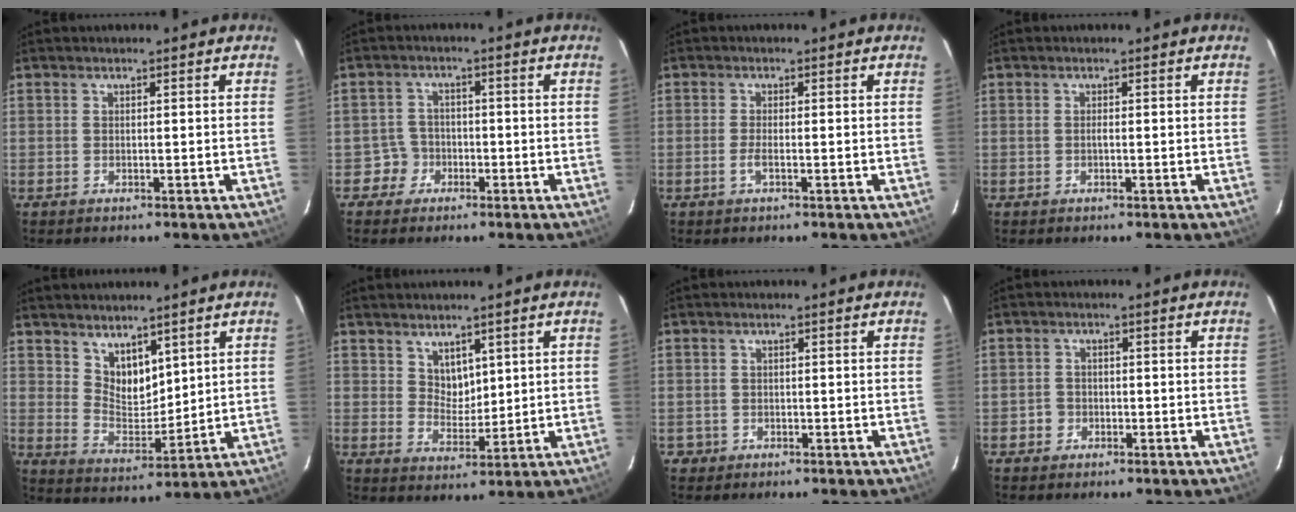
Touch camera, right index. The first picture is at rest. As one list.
[{"total": 3.5, "force": [-1.7, 3.1, -0.5], "torque": [0.012, 0.019, -0.029]}, {"total": 1.7, "force": [-0.7, 0.2, 1.6], "torque": [-0.033, -0.001, -0.015]}, {"total": 0.6, "force": [-0.1, 0.0, 0.6], "torque": [-0.010, 0.001, -0.004]}, {"total": 7.3, "force": [5.1, 4.2, 3.2], "torque": [-0.045, -0.002, 0.102]}, {"total": 4.4, "force": [2.8, 3.0, 1.6], "torque": [-0.018, 0.001, 0.057]}, {"total": 1.8, "force": [-0.5, 1.8, 0.0], "torque": [0.000, 0.008, -0.003]}, {"total": 2.4, "force": [-1.1, 2.2, 0.2], "torque": [-0.006, 0.008, -0.018]}]